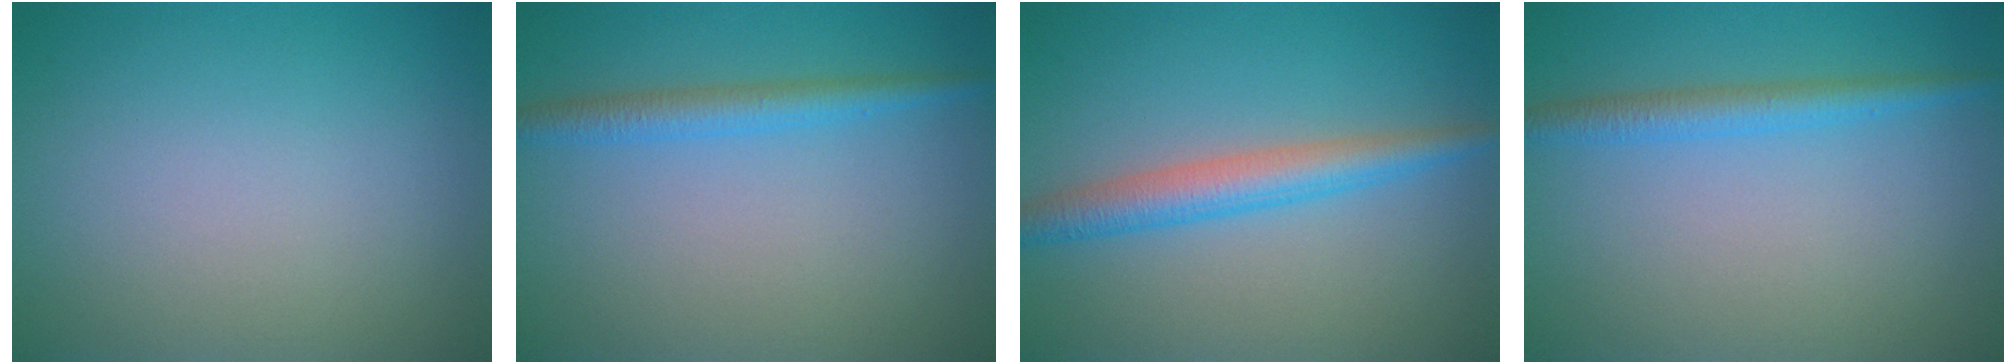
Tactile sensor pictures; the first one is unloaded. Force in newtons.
{"total": 2.4, "press": 2.4, "slide": 0.1}
{"total": 3.7, "press": 3.7, "slide": 0.0}
{"total": 2.4, "press": 2.4, "slide": 0.1}